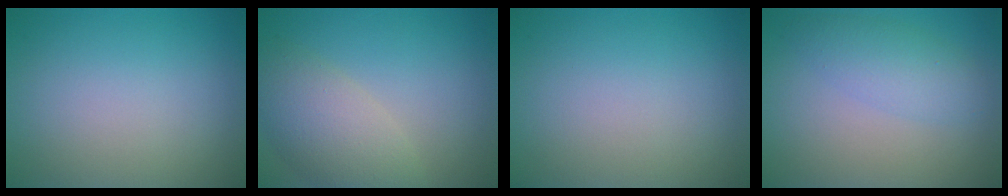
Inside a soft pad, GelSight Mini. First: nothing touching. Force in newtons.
{"total": 5.3, "press": 5.3, "slide": 0.5}
{"total": 0.0}
{"total": 2.9, "press": 2.9, "slide": 0.0}